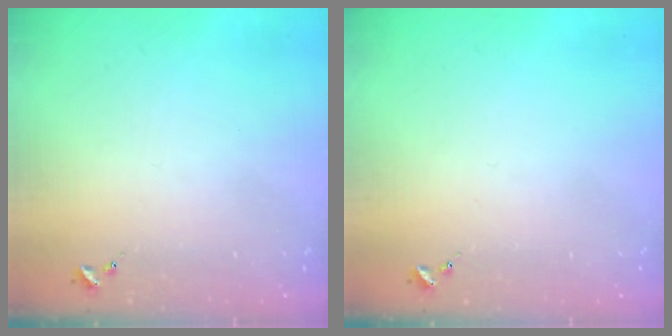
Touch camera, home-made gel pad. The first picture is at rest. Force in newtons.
{"total": 0.0}